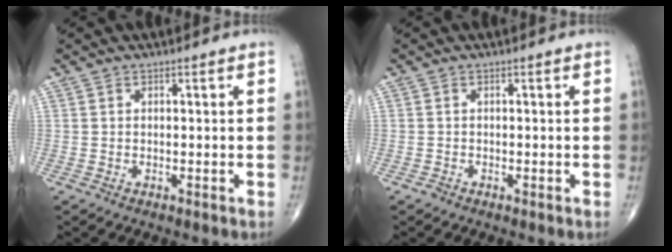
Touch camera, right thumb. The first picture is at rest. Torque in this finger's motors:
{"motor_torque": [-0.01, -0.15, -0.14, 0.01, -0.02]}